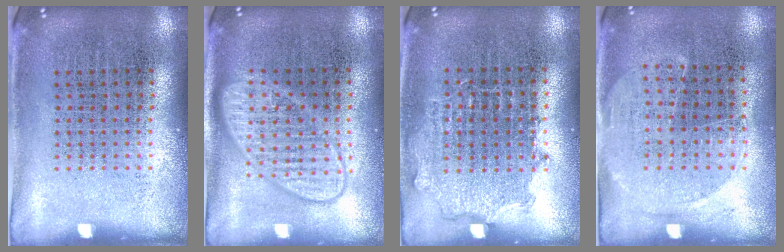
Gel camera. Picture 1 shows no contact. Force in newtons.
{"total": 2.6, "press": 2.6, "slide": 0.4}
{"total": 0.8, "press": 0.8, "slide": 0.2}
{"total": 1.4, "press": 1.2, "slide": 0.8}